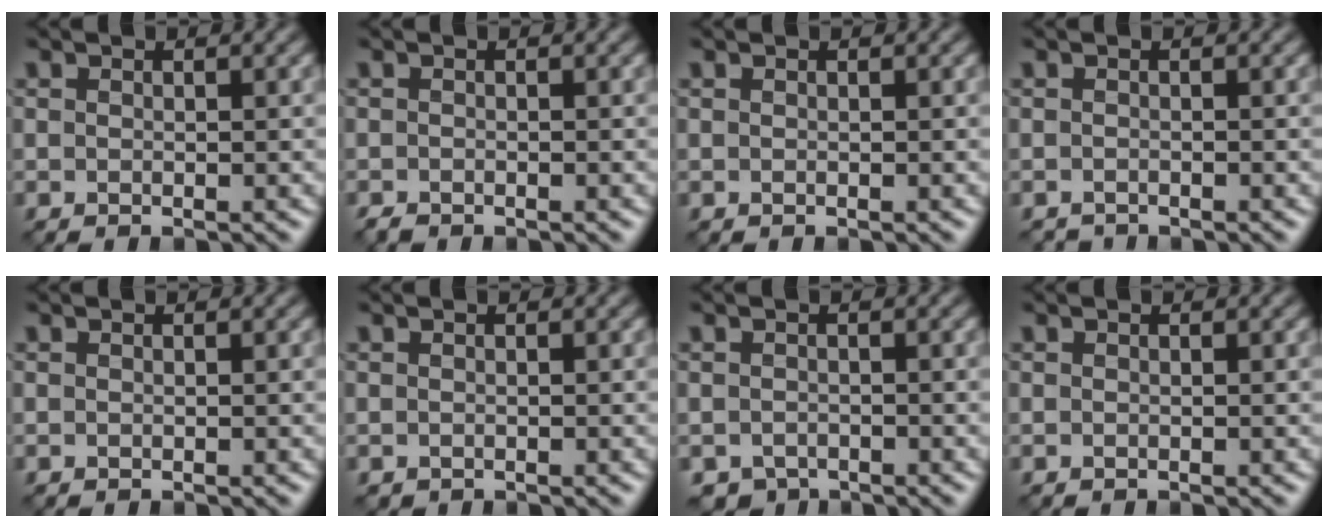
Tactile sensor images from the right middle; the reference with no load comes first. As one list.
[{"total": 0.6, "force": [-0.5, 0.2, 0.1], "torque": [0.001, -0.003, -0.010]}, {"total": 0.0}, {"total": 0.9, "force": [-0.9, 0.0, -0.2], "torque": [0.005, -0.005, -0.019]}, {"total": 0.0}, {"total": 0.0}, {"total": 1.4, "force": [-1.1, 0.8, 0.2], "torque": [0.001, -0.004, -0.023]}, {"total": 0.0}]